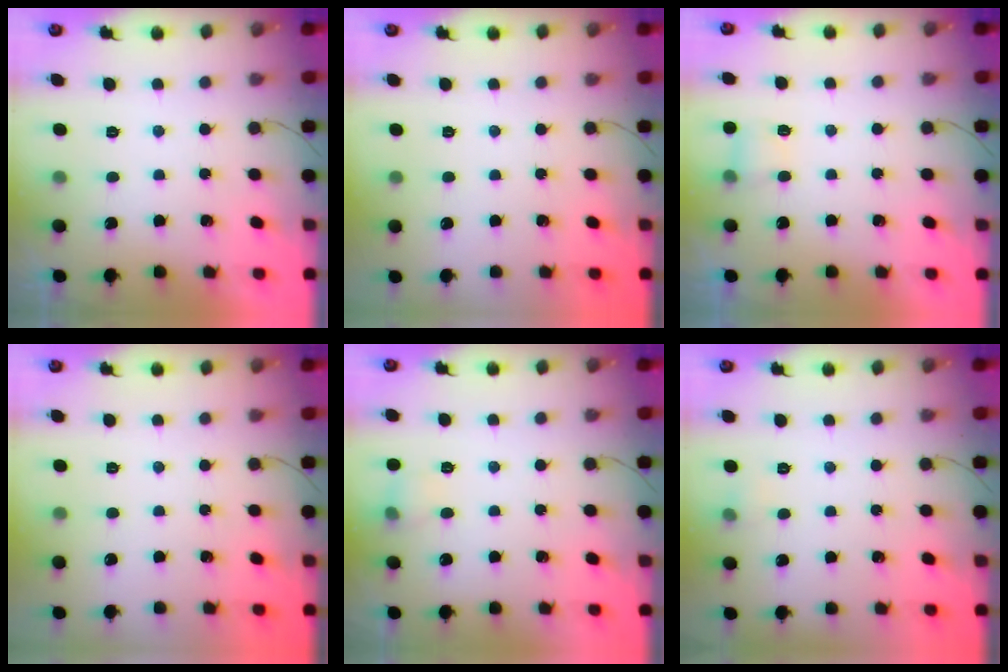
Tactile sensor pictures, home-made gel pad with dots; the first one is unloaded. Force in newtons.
{"total": 0.0}
{"total": 3.8, "press": 3.5, "slide": 1.3}
{"total": 0.0}
{"total": 6.3, "press": 6.1, "slide": 1.6}
{"total": 4.0, "press": 3.6, "slide": 1.7}